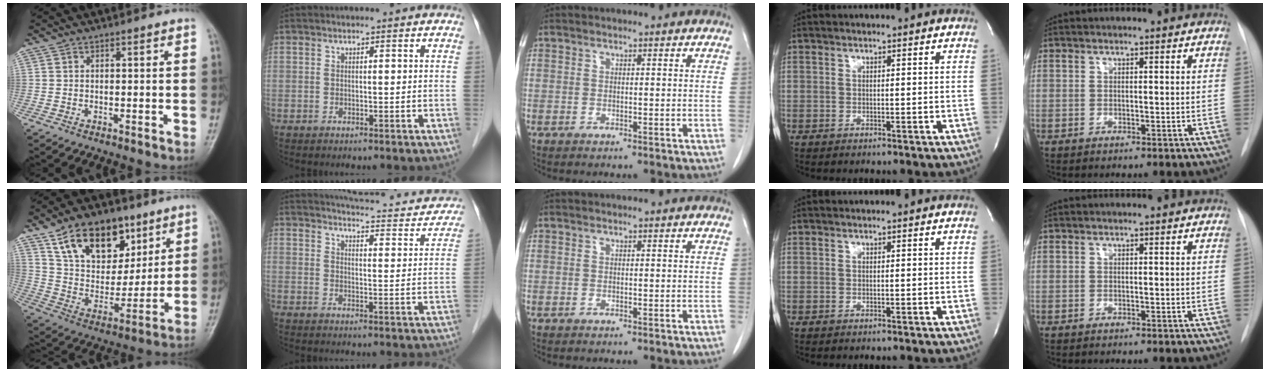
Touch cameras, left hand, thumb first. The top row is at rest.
{"thumb": {"total": 18.3, "force": [10.3, 11.4, 10.0], "torque": [-0.112, -0.042, 0.186]}, "index": {"total": 17.9, "force": [16.6, 3.7, 5.7], "torque": [-0.062, -0.021, 0.187]}}